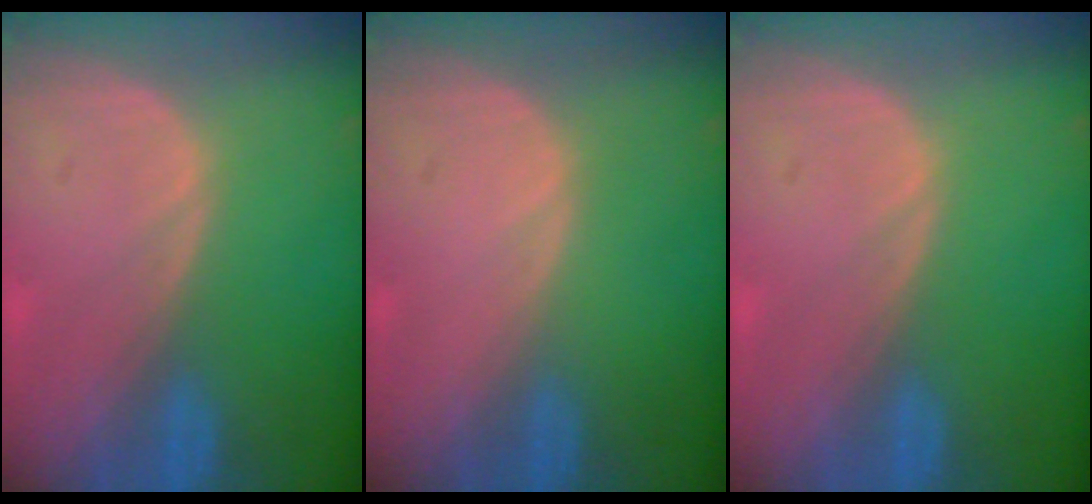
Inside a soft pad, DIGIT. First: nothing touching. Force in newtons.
{"total": 0.0}
{"total": 0.0}